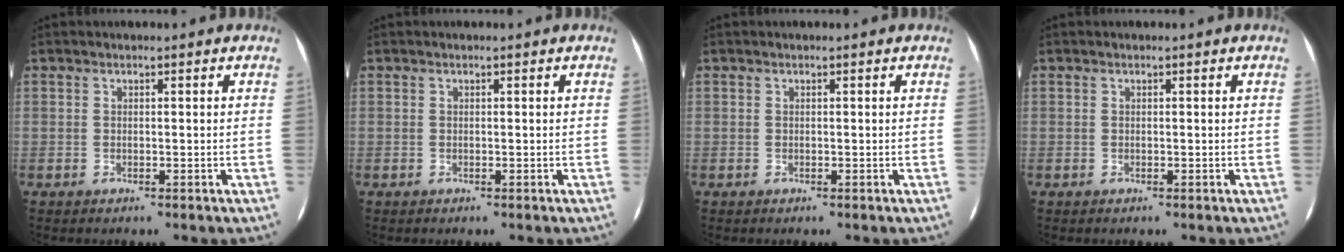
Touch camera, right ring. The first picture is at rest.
{"total": 0.0}
{"total": 0.0}
{"total": 0.0}